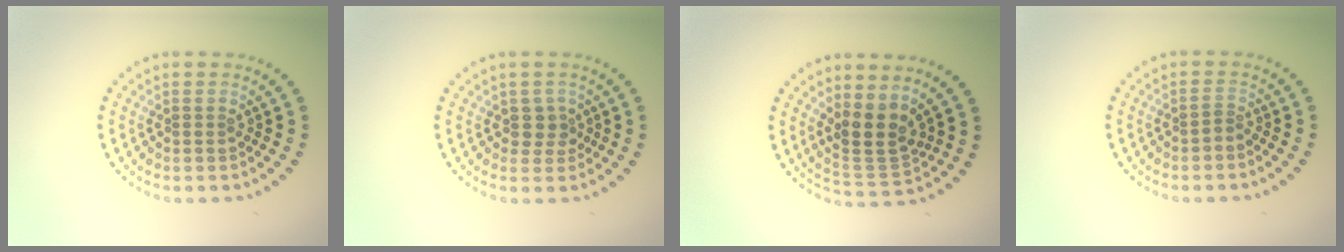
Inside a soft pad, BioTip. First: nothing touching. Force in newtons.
{"total": 1.6, "press": 1.4, "slide": 0.9}
{"total": 3.6, "press": 2.9, "slide": 2.1}
{"total": 0.6, "press": 0.2, "slide": 0.5}